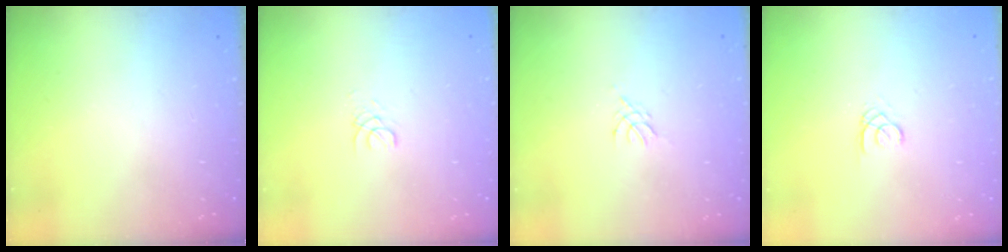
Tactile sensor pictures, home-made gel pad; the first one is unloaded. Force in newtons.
{"total": 1.0, "press": 1.0, "slide": 0.1}
{"total": 2.7, "press": 2.6, "slide": 0.6}
{"total": 1.7, "press": 1.7, "slide": 0.2}